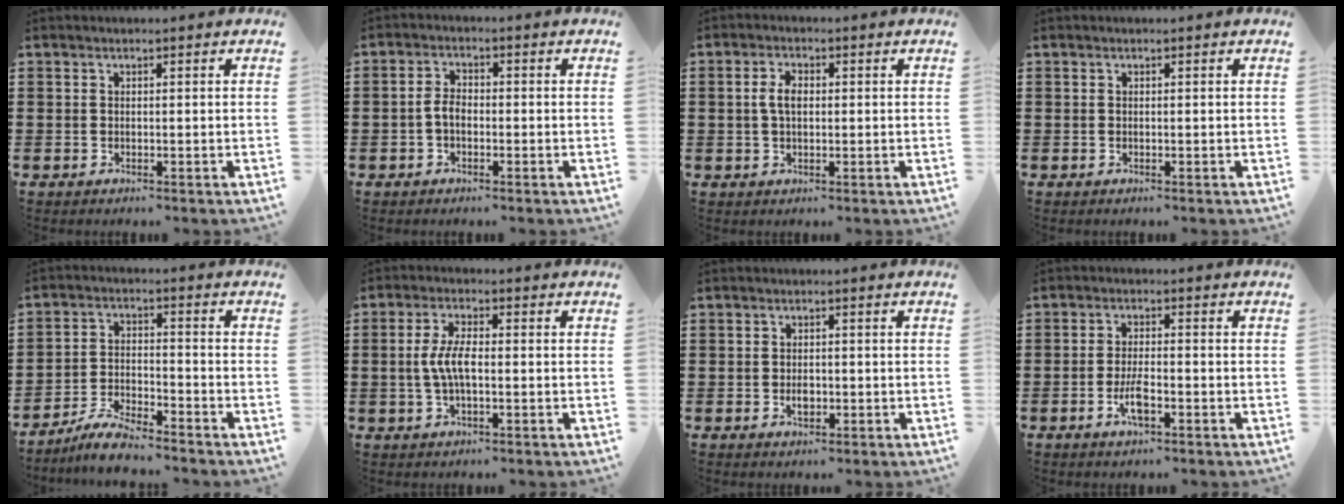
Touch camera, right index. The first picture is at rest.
{"total": 2.6, "force": [-0.7, 1.5, 2.0], "torque": [-0.053, -0.001, -0.019]}
{"total": 3.1, "force": [0.3, 1.6, 2.6], "torque": [-0.053, 0.008, 0.005]}
{"total": 0.0}
{"total": 5.3, "force": [-4.9, 0.5, 1.7], "torque": [-0.042, 0.002, -0.097]}
{"total": 4.7, "force": [-0.3, 1.7, 4.4], "torque": [-0.101, -0.002, -0.013]}
{"total": 2.0, "force": [-0.4, 1.1, 1.6], "torque": [-0.030, 0.000, -0.007]}
{"total": 4.2, "force": [-1.7, 1.2, 3.7], "torque": [-0.077, -0.002, -0.032]}